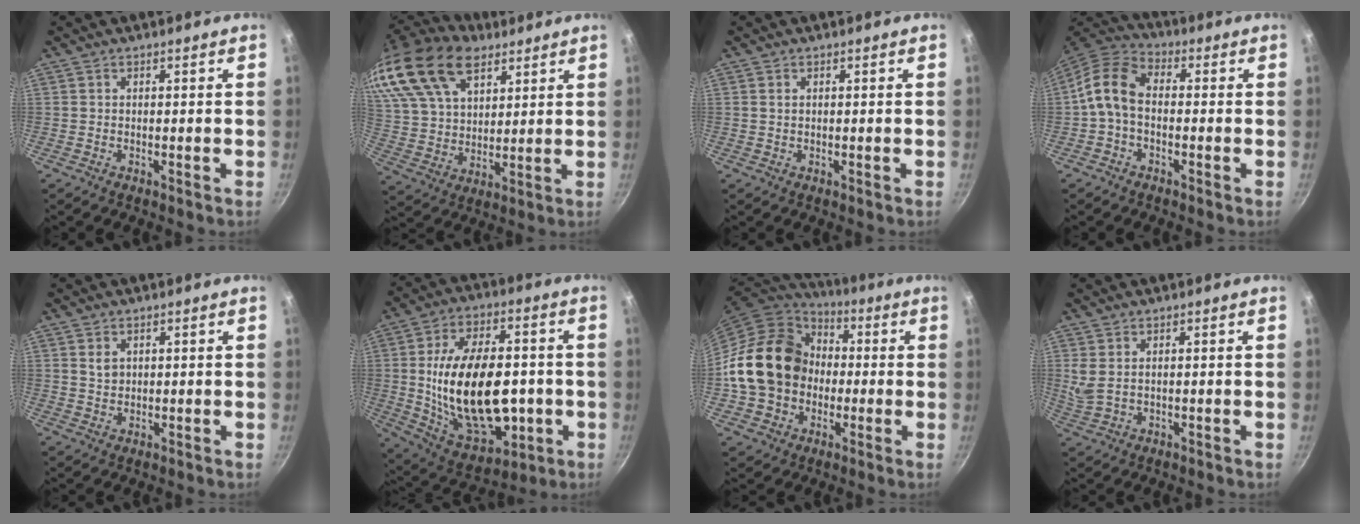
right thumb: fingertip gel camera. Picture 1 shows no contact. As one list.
[{"total": 22.8, "force": [14.6, 12.4, 12.3], "torque": [-0.241, -0.018, 0.275]}, {"total": 0.8, "force": [0.2, 0.5, 0.5], "torque": [-0.006, 0.001, 0.004]}, {"total": 8.8, "force": [-1.0, 6.1, 6.3], "torque": [-0.115, 0.034, -0.036]}, {"total": 2.2, "force": [0.9, 1.6, 1.3], "torque": [-0.016, -0.004, 0.018]}, {"total": 26.5, "force": [-1.8, 15.5, 21.4], "torque": [-0.345, 0.013, -0.009]}, {"total": 19.1, "force": [-0.4, 15.9, 10.6], "torque": [-0.165, 0.042, -0.006]}, {"total": 3.4, "force": [1.0, 1.8, 2.8], "torque": [-0.056, -0.005, 0.029]}]